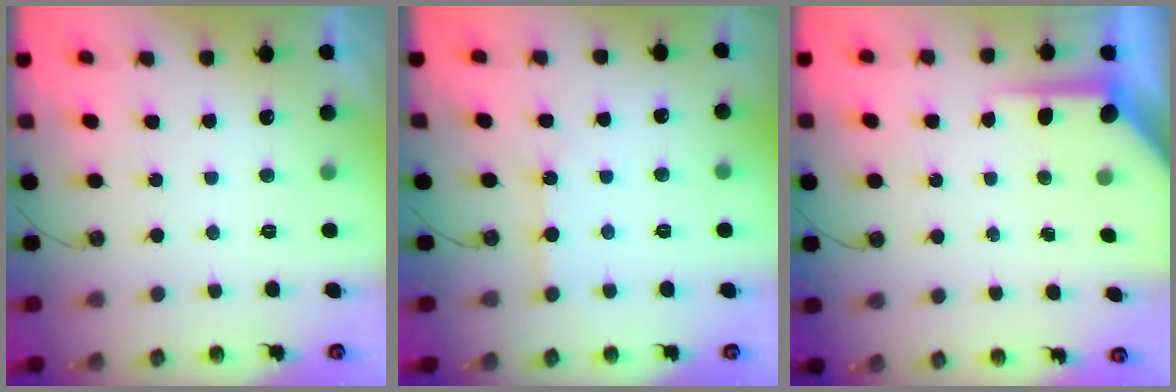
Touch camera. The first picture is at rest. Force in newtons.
{"total": 3.8, "press": 3.8, "slide": 0.5}
{"total": 7.5, "press": 7.5, "slide": 0.7}